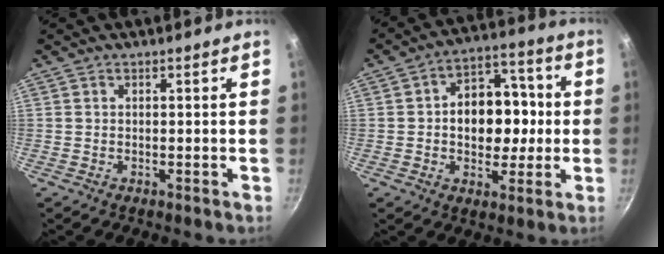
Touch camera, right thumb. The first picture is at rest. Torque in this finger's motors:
{"motor_torque": [-0.09, 0.27, 0.21, 0.09, 0.04]}